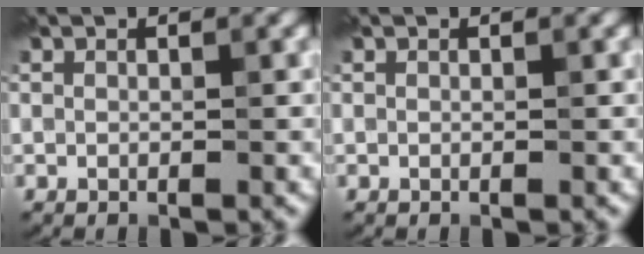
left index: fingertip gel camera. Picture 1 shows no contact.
{"total": 0.0}